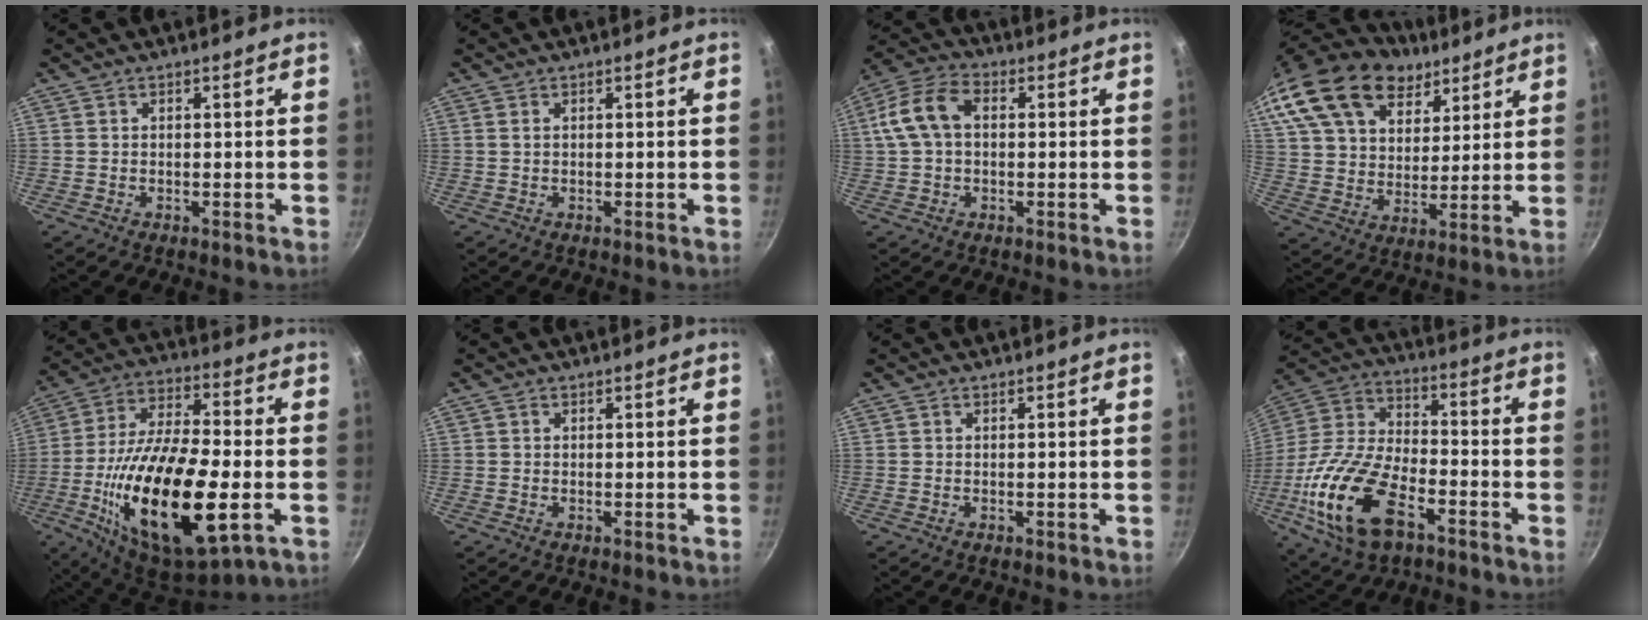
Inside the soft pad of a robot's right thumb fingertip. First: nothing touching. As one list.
[{"total": 0.7, "force": [0.3, 0.4, 0.5], "torque": [-0.010, 0.001, 0.004]}, {"total": 9.9, "force": [1.1, 6.6, 7.3], "torque": [-0.138, 0.027, 0.007]}, {"total": 26.1, "force": [16.8, 15.5, 12.5], "torque": [-0.245, -0.005, 0.305]}, {"total": 28.4, "force": [-6.8, 11.5, 25.0], "torque": [-0.456, 0.015, -0.112]}, {"total": 0.0}, {"total": 0.0}, {"total": 21.0, "force": [-8.7, 10.8, 15.8], "torque": [-0.309, 0.034, -0.177]}]